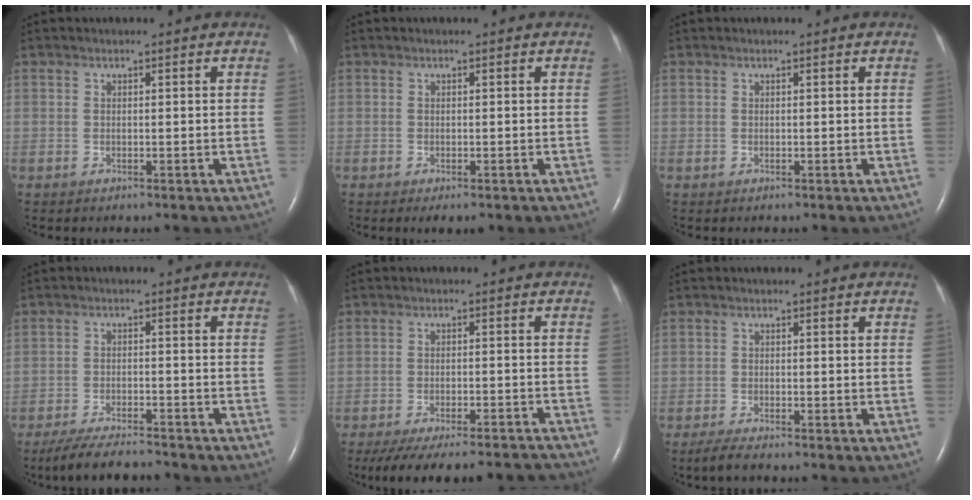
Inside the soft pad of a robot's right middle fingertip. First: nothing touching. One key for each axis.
{"total": 1.8, "fx": -1.2, "fy": 0.6, "fz": 1.3, "tx": -0.015, "ty": -0.005, "tz": -0.013}
{"total": 0.0}
{"total": 8.0, "fx": -7.2, "fy": 0.9, "fz": 3.2, "tx": -0.060, "ty": -0.020, "tz": -0.122}
{"total": 18.6, "fx": -17.0, "fy": 3.3, "fz": 7.0, "tx": -0.119, "ty": -0.016, "tz": -0.226}
{"total": 2.6, "fx": -2.2, "fy": 0.2, "fz": 1.4, "tx": -0.041, "ty": -0.010, "tz": -0.041}